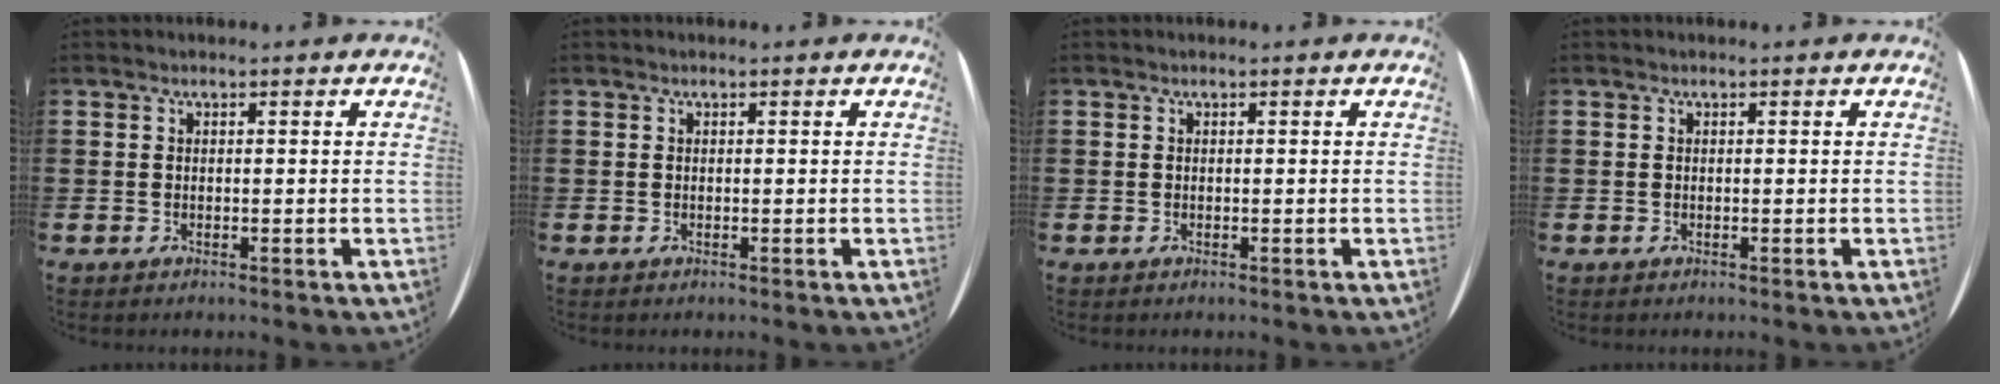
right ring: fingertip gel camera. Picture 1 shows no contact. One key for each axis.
{"total": 0.0}
{"total": 0.0}
{"total": 0.0}